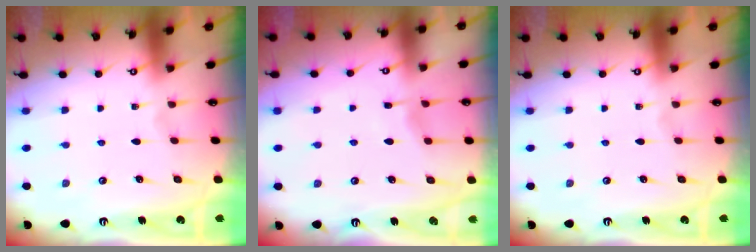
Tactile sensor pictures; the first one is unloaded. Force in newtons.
{"total": 3.1, "press": 3.1, "slide": 0.4}
{"total": 0.0}